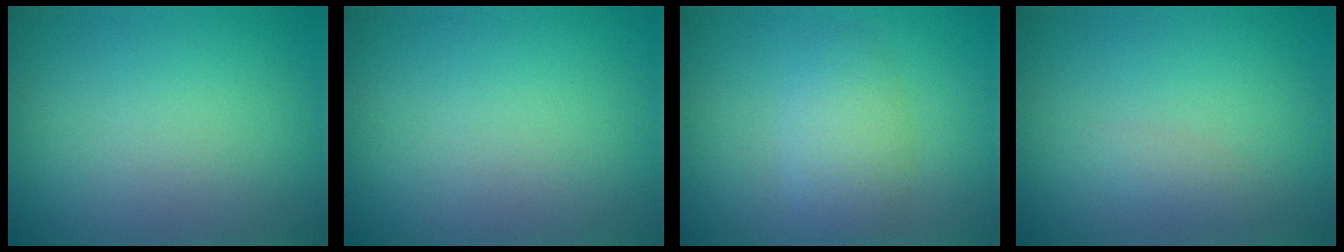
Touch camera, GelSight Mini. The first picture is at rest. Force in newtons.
{"total": 0.0}
{"total": 3.0, "press": 3.0, "slide": 0.0}
{"total": 1.0, "press": 1.0, "slide": 0.0}